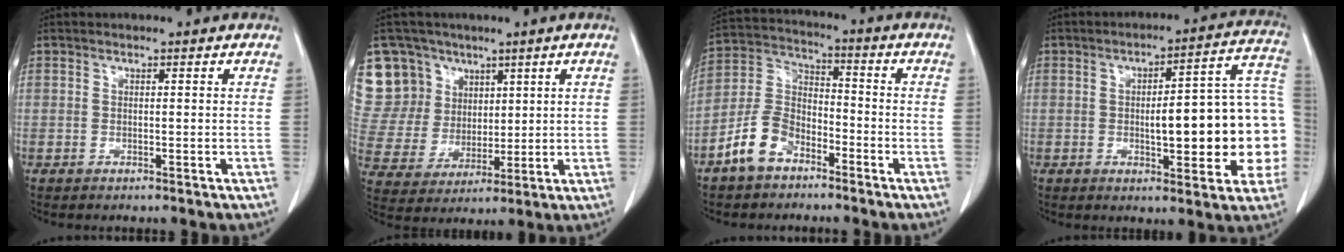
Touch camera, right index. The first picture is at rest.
{"total": 14.4, "force": [7.8, 11.9, 1.8], "torque": [-0.068, 0.054, 0.172]}
{"total": 8.8, "force": [-5.5, 5.1, 4.5], "torque": [-0.110, 0.015, -0.111]}
{"total": 17.0, "force": [-1.6, 4.3, 16.4], "torque": [-0.174, 0.042, -0.013]}